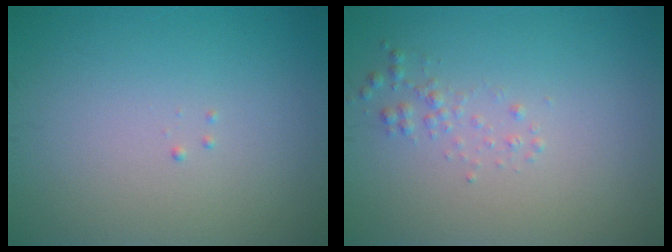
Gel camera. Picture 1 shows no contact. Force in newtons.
{"total": 1.1, "press": 1.1, "slide": 0.0}